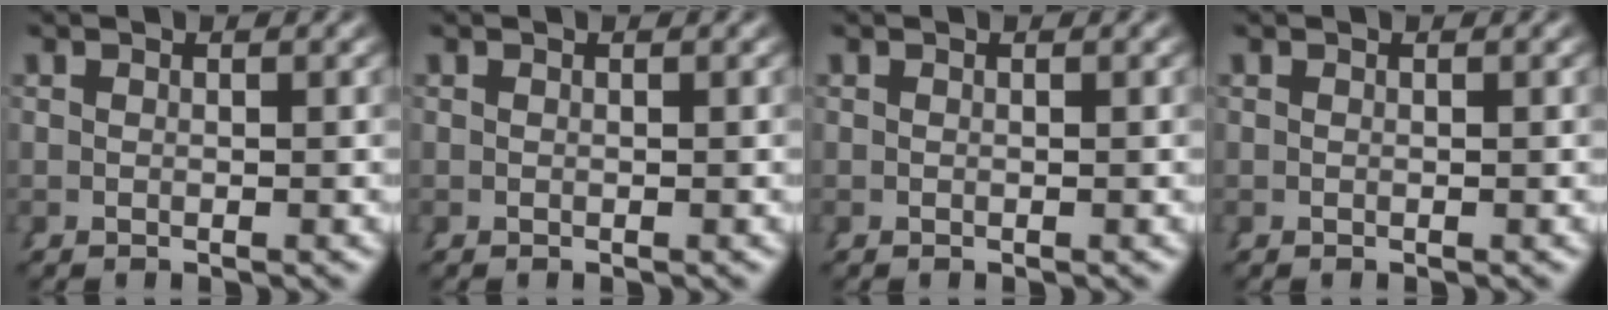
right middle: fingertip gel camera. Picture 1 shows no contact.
{"total": 0.0}
{"total": 0.0}
{"total": 0.0}